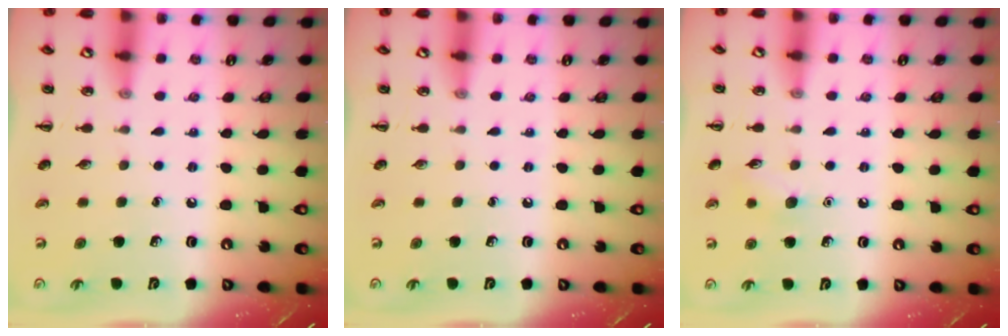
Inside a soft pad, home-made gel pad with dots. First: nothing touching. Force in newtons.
{"total": 0.0}
{"total": 6.7, "press": 6.6, "slide": 1.3}